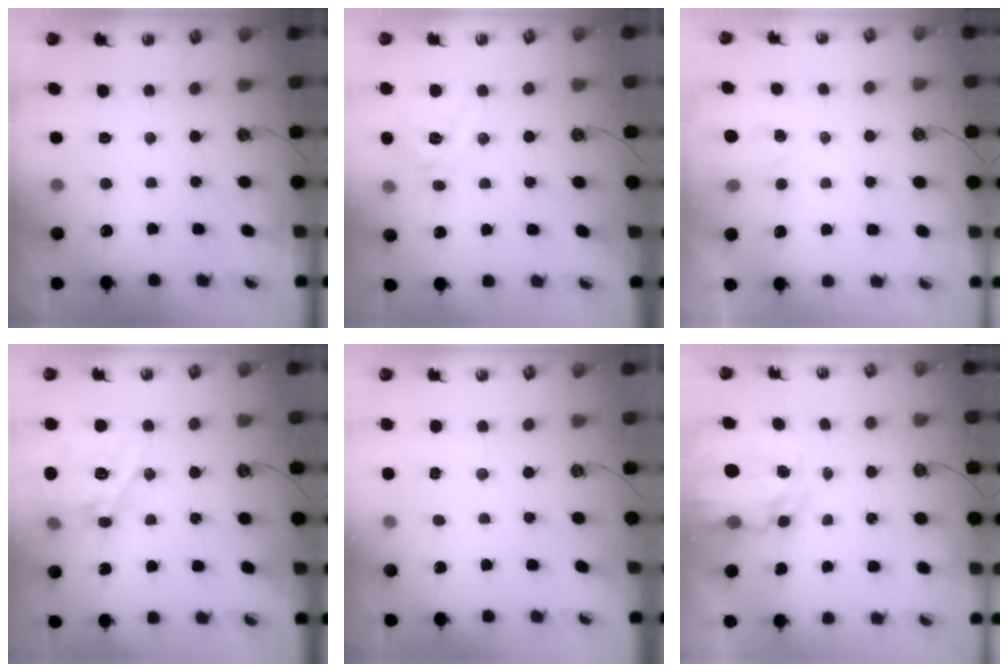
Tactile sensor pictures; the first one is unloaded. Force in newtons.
{"total": 12.7, "press": 12.6, "slide": 2.0}
{"total": 1.1, "press": 1.1, "slide": 0.3}
{"total": 16.8, "press": 16.7, "slide": 1.5}
{"total": 3.5, "press": 3.5, "slide": 0.5}
{"total": 7.6, "press": 7.6, "slide": 0.6}